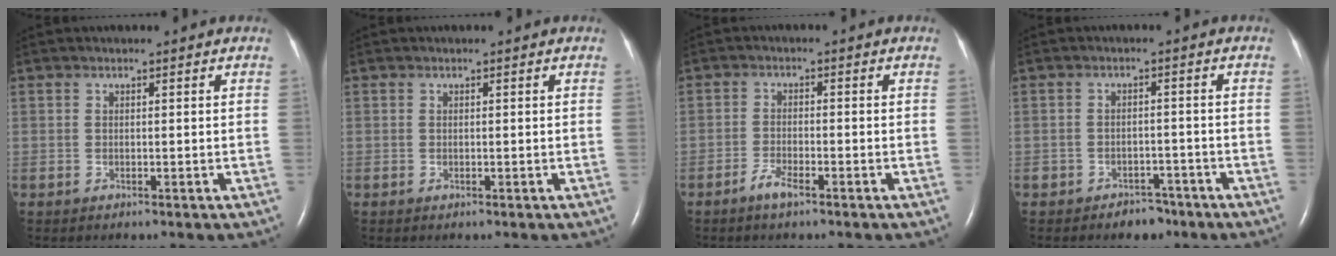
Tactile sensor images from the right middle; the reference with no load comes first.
{"total": 0.0}
{"total": 2.7, "force": [-2.0, 0.4, 1.8], "torque": [-0.044, -0.002, -0.039]}
{"total": 3.2, "force": [-2.3, 2.1, 0.7], "torque": [-0.012, 0.011, -0.027]}